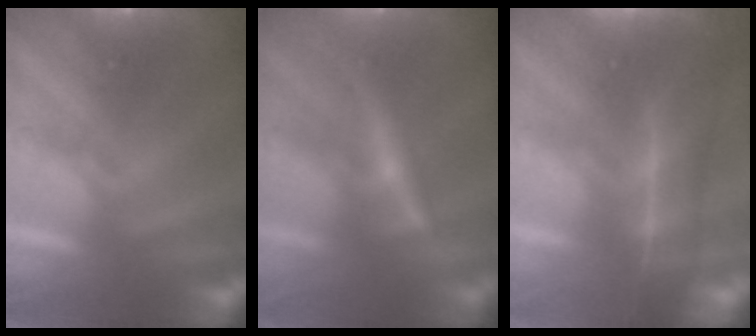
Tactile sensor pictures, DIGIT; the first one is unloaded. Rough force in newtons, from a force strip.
{"total": 2.4}
{"total": 3.9}